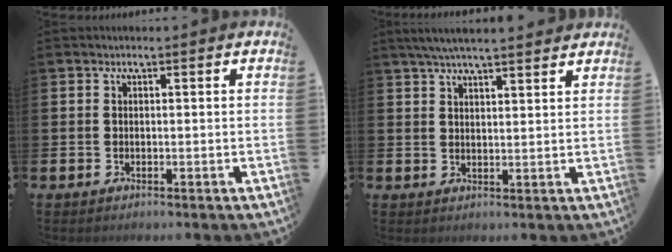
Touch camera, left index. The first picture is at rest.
{"total": 4.8, "force": [4.4, 0.4, 1.8], "torque": [-0.041, -0.010, 0.080]}